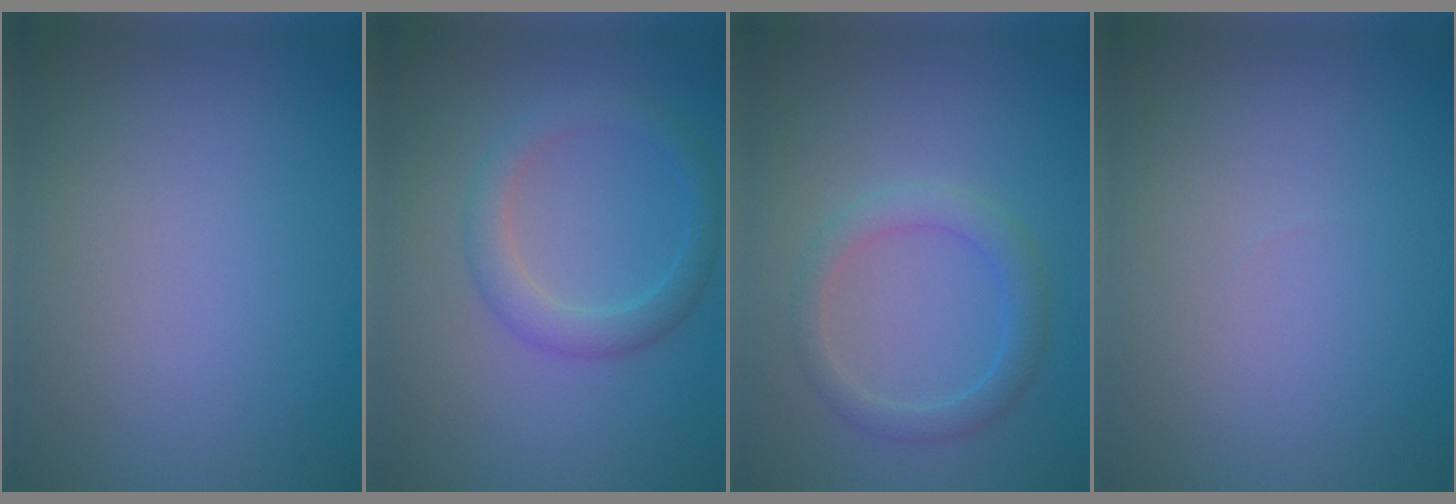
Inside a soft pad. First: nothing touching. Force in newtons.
{"total": 2.8, "press": 2.8, "slide": 0.1}
{"total": 2.6, "press": 2.6, "slide": 0.4}
{"total": 0.0}